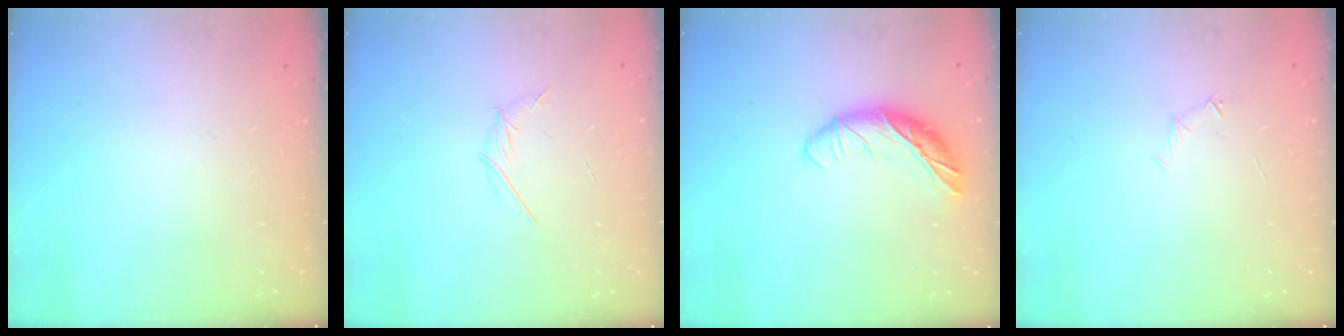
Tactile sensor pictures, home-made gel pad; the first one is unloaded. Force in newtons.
{"total": 3.7, "press": 3.6, "slide": 1.0}
{"total": 12.9, "press": 12.9, "slide": 0.5}
{"total": 4.1, "press": 3.9, "slide": 1.3}